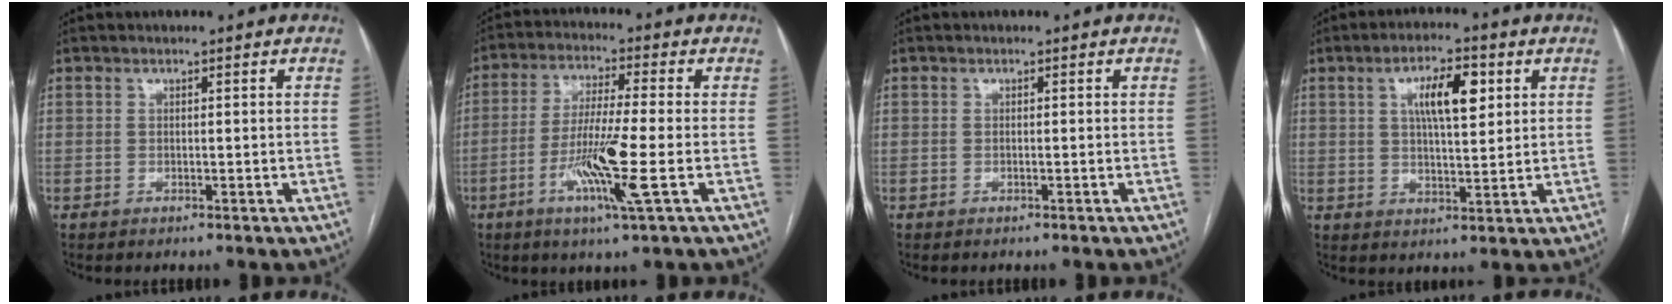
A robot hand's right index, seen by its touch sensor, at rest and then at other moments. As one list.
[{"total": 10.5, "force": [-3.2, -0.7, 10.0], "torque": [-0.199, -0.018, -0.064]}, {"total": 0.0}, {"total": 8.2, "force": [2.9, 2.4, 7.2], "torque": [-0.125, 0.010, 0.051]}]